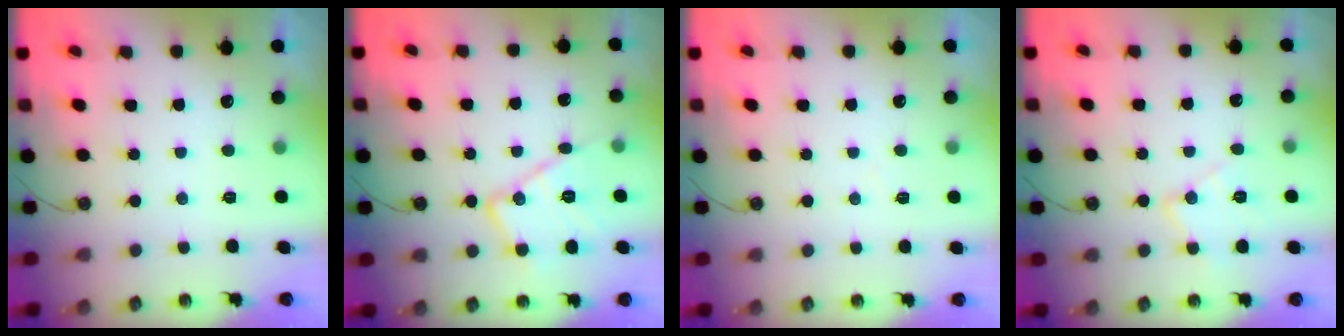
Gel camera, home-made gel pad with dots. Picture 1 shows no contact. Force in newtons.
{"total": 14.4, "press": 14.4, "slide": 0.8}
{"total": 2.8, "press": 2.7, "slide": 0.5}
{"total": 10.1, "press": 10.1, "slide": 0.7}